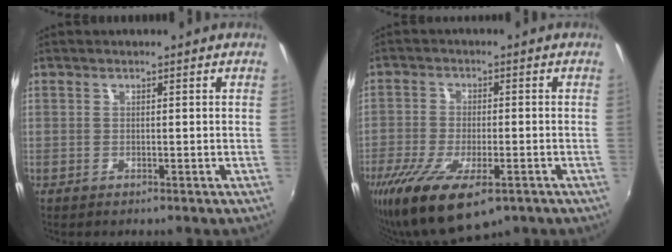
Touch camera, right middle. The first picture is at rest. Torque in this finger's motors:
{"motor_torque": [1.53, -0.61, 0.38, 0.21]}